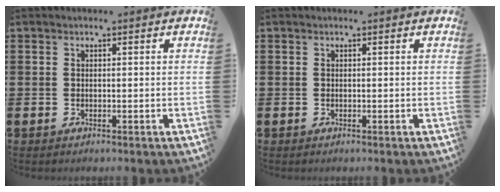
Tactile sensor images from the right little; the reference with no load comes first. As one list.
[{"total": 0.0}]